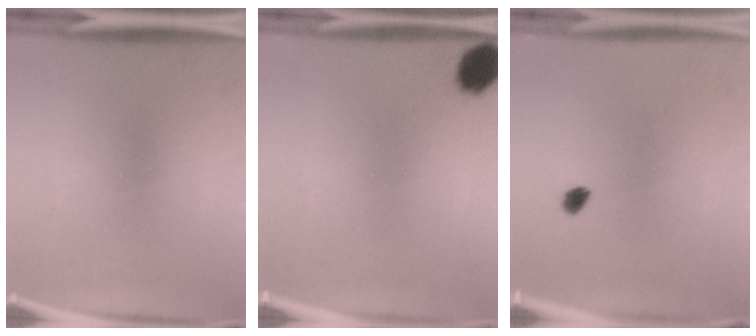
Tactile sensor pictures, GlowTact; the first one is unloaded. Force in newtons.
{"total": 6.7}
{"total": 1.7}